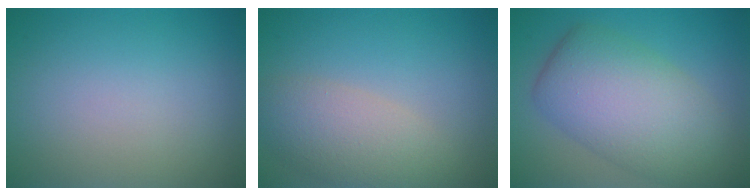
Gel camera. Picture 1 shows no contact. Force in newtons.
{"total": 4.8, "press": 4.8, "slide": 0.4}
{"total": 8.8, "press": 8.8, "slide": 0.4}